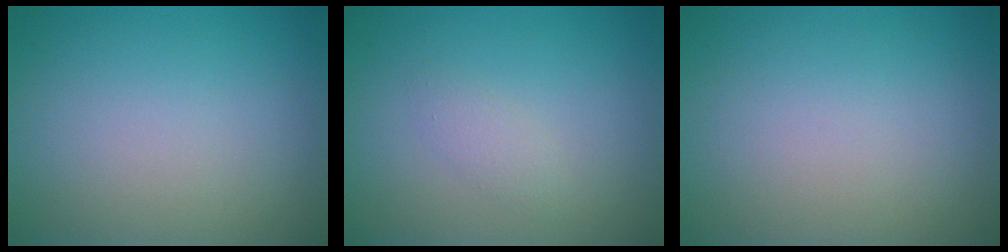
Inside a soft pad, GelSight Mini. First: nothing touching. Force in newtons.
{"total": 1.2, "press": 1.2, "slide": 0.0}
{"total": 0.0}